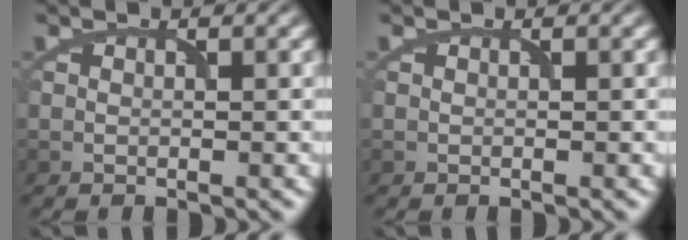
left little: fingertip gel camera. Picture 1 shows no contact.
{"total": 0.0}